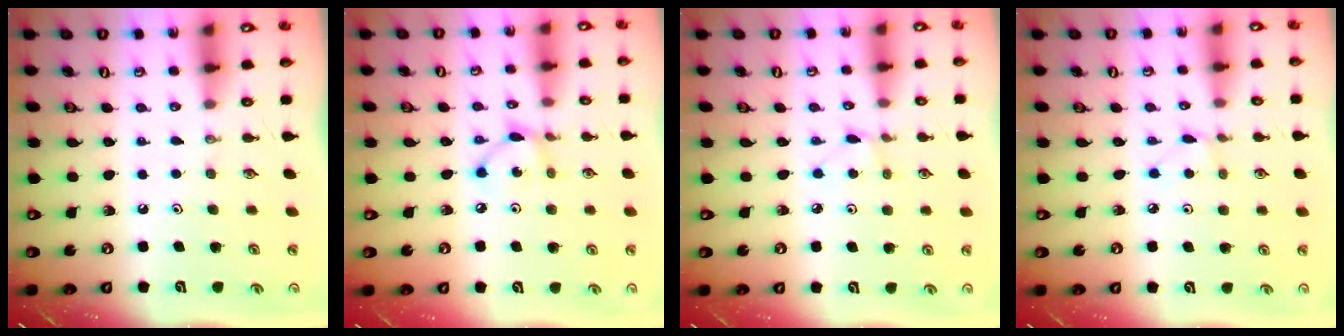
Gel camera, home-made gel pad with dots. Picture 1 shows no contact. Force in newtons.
{"total": 5.1, "press": 5.1, "slide": 0.1}
{"total": 1.9, "press": 1.9, "slide": 0.3}
{"total": 2.4, "press": 2.4, "slide": 0.3}